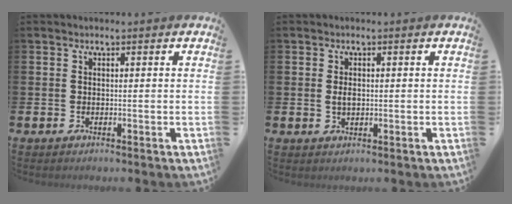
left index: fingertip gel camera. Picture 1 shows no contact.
{"total": 1.4, "force": [0.2, 0.8, 1.1], "torque": [-0.020, 0.006, 0.001]}